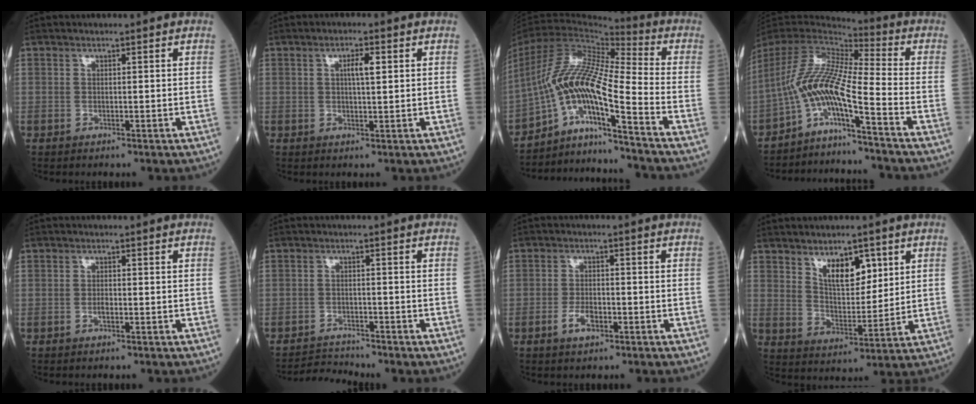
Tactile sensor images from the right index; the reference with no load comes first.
{"total": 2.9, "force": [0.8, 0.6, 2.7], "torque": [-0.049, 0.002, 0.014]}
{"total": 14.1, "force": [-8.8, -0.4, 10.9], "torque": [-0.220, 0.011, -0.160]}
{"total": 10.9, "force": [-6.8, -1.0, 8.4], "torque": [-0.167, 0.013, -0.129]}
{"total": 0.9, "force": [-0.4, 0.2, 0.8], "torque": [-0.017, 0.001, -0.007]}
{"total": 3.1, "force": [-2.9, -0.7, -0.9], "torque": [0.016, -0.014, -0.048]}
{"total": 3.3, "force": [-1.7, 1.4, 2.5], "torque": [-0.049, 0.002, -0.031]}
{"total": 7.2, "force": [4.0, 3.3, 5.0], "torque": [-0.085, -0.005, 0.075]}